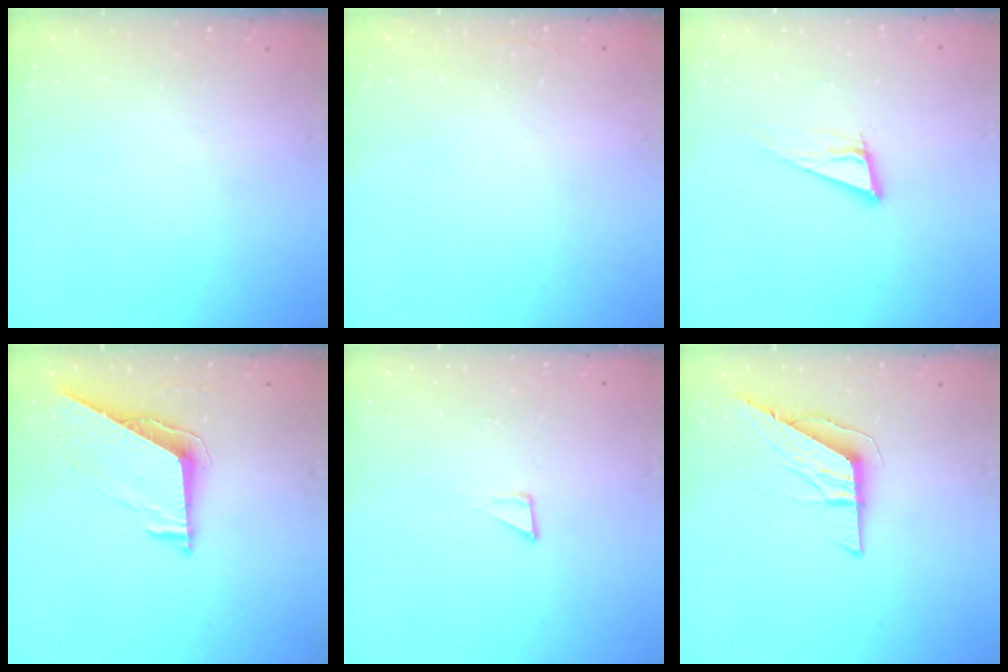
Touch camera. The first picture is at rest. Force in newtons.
{"total": 1.6, "press": 1.6, "slide": 0.1}
{"total": 9.2, "press": 8.4, "slide": 3.5}
{"total": 7.2, "press": 7.2, "slide": 0.5}
{"total": 3.6, "press": 3.6, "slide": 0.4}
{"total": 9.4, "press": 9.4, "slide": 0.9}